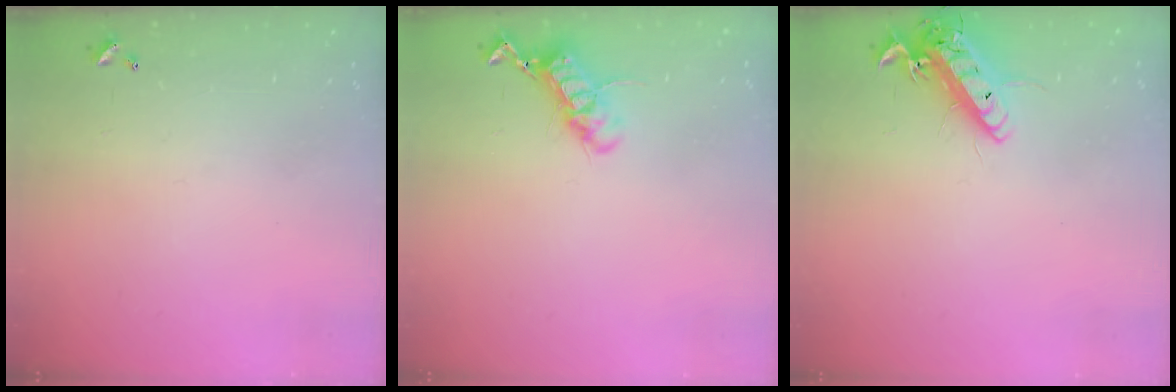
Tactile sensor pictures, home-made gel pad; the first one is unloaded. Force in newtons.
{"total": 11.9, "press": 11.8, "slide": 0.9}
{"total": 14.8, "press": 14.5, "slide": 2.8}